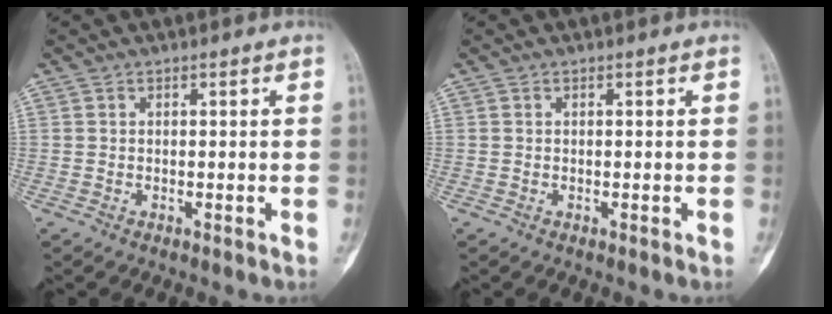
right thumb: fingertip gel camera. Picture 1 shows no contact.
{"total": 0.0}